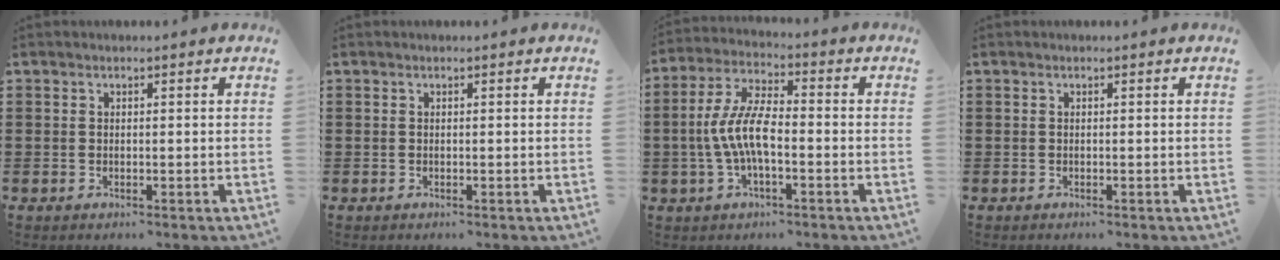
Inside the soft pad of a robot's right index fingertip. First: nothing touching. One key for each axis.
{"total": 0.0}
{"total": 8.4, "fx": -1.8, "fy": 3.0, "fz": 7.7, "tx": -0.172, "ty": -0.009, "tz": -0.037}
{"total": 0.0}